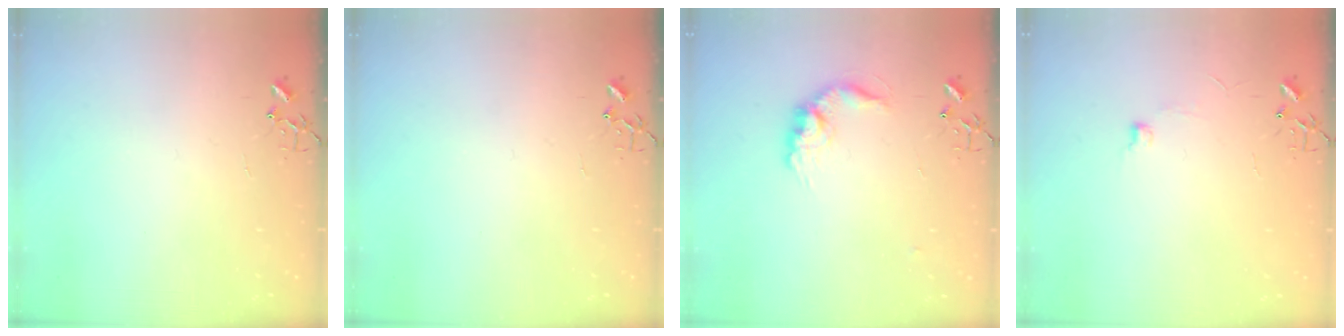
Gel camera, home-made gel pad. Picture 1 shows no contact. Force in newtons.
{"total": 0.0}
{"total": 11.9, "press": 11.9, "slide": 0.7}
{"total": 5.6, "press": 5.6, "slide": 0.7}